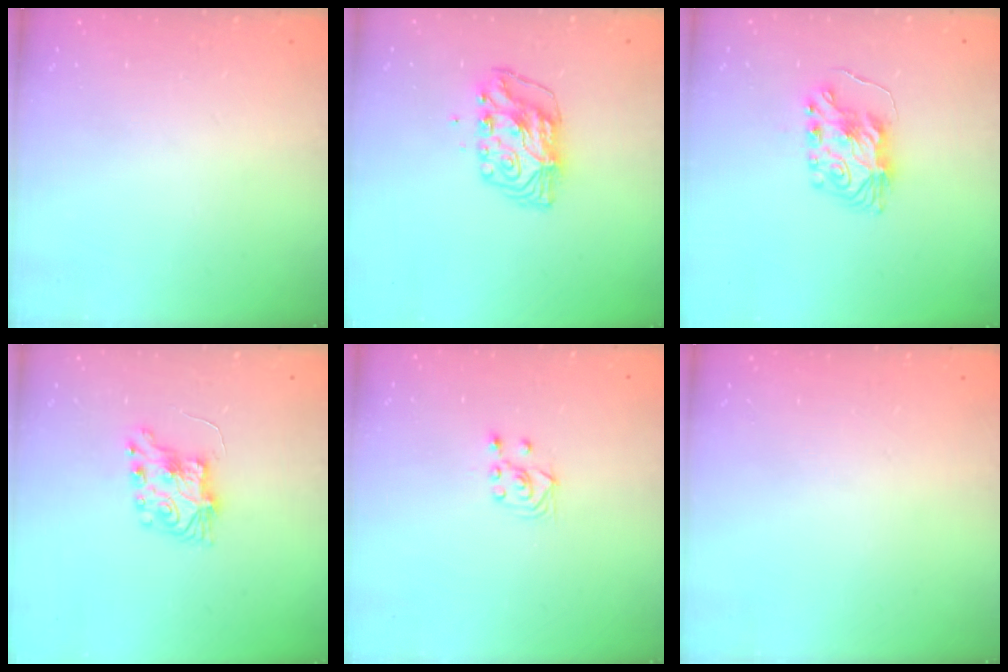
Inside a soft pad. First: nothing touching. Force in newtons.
{"total": 7.0, "press": 7.0, "slide": 0.6}
{"total": 8.1, "press": 8.0, "slide": 0.8}
{"total": 7.8, "press": 7.7, "slide": 0.4}
{"total": 2.6, "press": 2.5, "slide": 1.0}
{"total": 0.0}